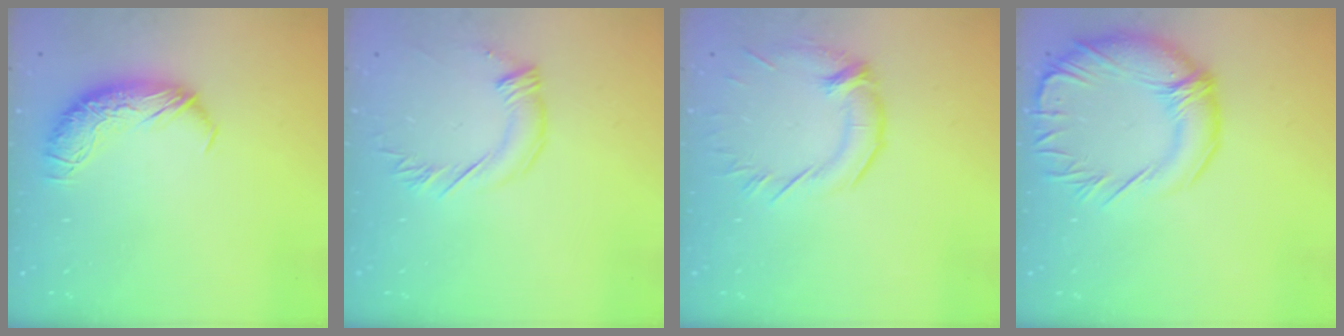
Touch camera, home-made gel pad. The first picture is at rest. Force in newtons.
{"total": 2.4, "press": 2.2, "slide": 1.0}
{"total": 1.5, "press": 0.3, "slide": 1.5}
{"total": 7.3, "press": 6.8, "slide": 2.8}